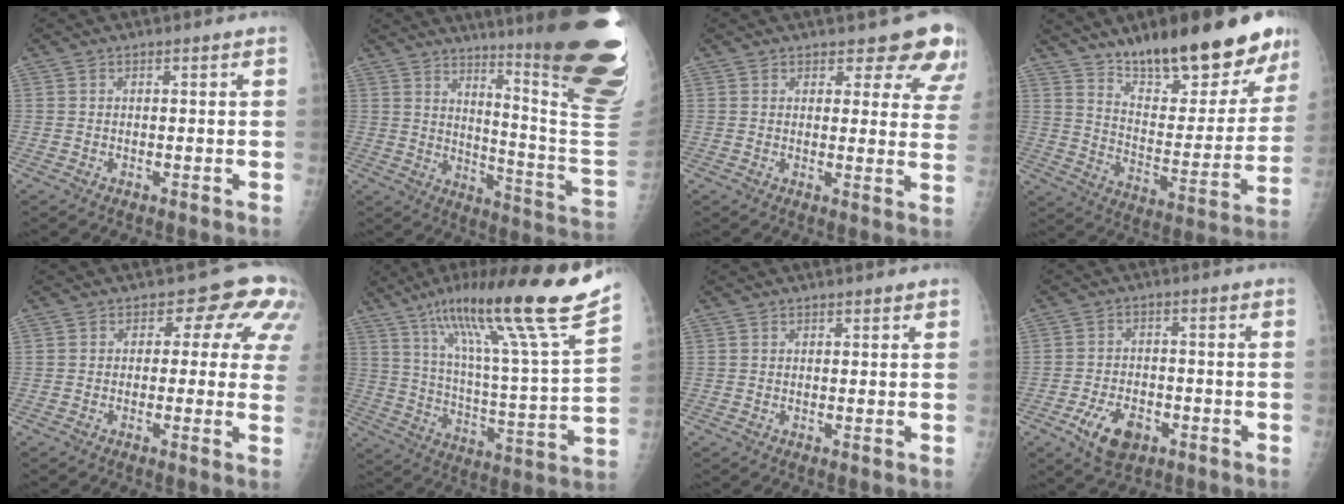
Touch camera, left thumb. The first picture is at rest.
{"total": 27.8, "force": [16.7, 3.0, 22.0], "torque": [-0.231, -0.112, 0.231]}
{"total": 10.1, "force": [8.5, 4.0, 3.8], "torque": [0.005, -0.047, 0.075]}
{"total": 23.7, "force": [17.1, 7.5, 14.7], "torque": [-0.171, -0.098, 0.268]}
{"total": 8.7, "force": [2.9, 5.3, 6.2], "torque": [-0.021, 0.000, 0.017]}
{"total": 25.4, "force": [17.7, 0.8, 18.2], "torque": [-0.273, -0.075, 0.288]}
{"total": 1.0, "force": [0.8, 0.3, 0.6], "torque": [-0.006, -0.002, 0.010]}
{"total": 7.6, "force": [-3.7, 4.5, 4.8], "torque": [-0.078, 0.015, -0.060]}